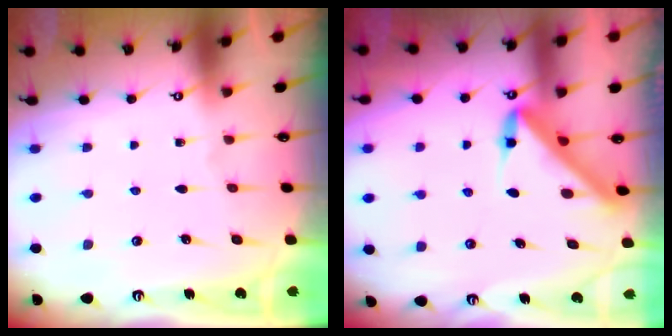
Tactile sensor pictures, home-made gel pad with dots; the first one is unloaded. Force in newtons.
{"total": 4.2, "press": 4.2, "slide": 0.2}